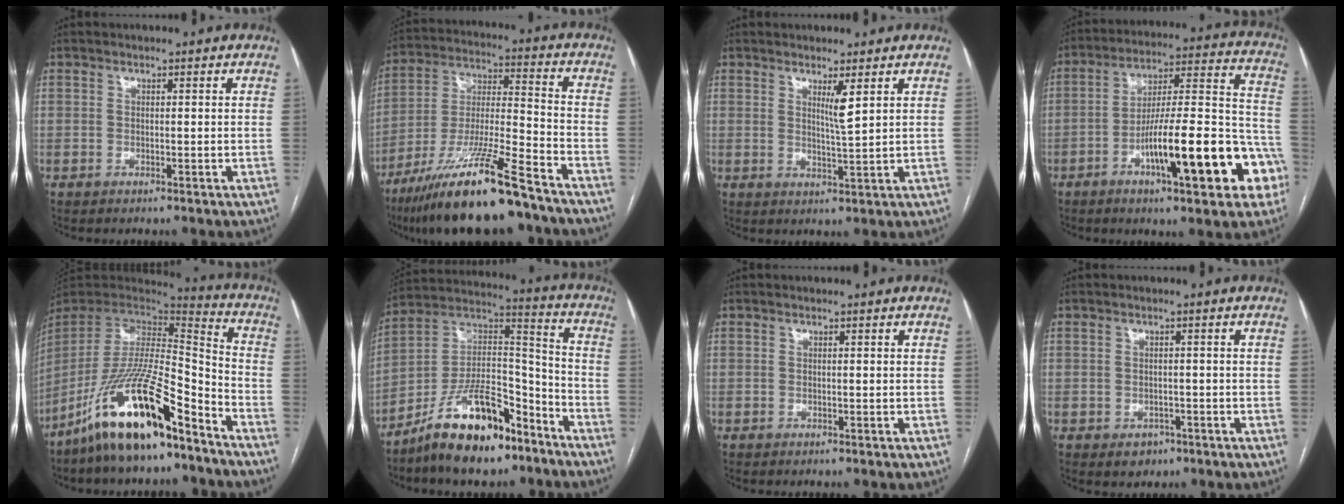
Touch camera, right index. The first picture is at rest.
{"total": 19.1, "force": [-13.9, 1.4, 13.1], "torque": [-0.243, -0.032, -0.249]}
{"total": 3.0, "force": [1.5, -0.4, 2.6], "torque": [-0.048, -0.013, 0.028]}
{"total": 21.0, "force": [-8.4, 3.9, 18.8], "torque": [-0.235, 0.027, -0.118]}
{"total": 19.9, "force": [-14.2, 3.3, 13.6], "torque": [-0.276, -0.016, -0.260]}
{"total": 17.0, "force": [-12.1, 5.7, 10.5], "torque": [-0.183, 0.033, -0.209]}
{"total": 0.0}
{"total": 2.8, "force": [-1.4, 2.3, 0.9], "torque": [-0.005, 0.005, -0.011]}